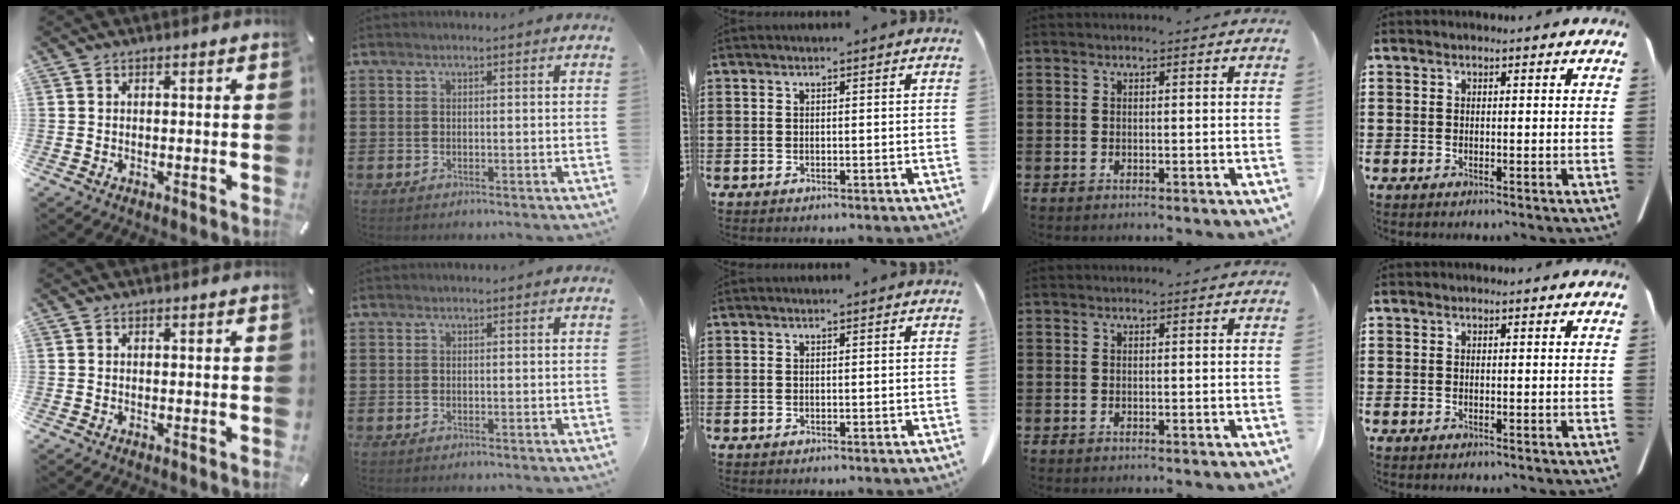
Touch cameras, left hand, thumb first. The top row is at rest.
{}